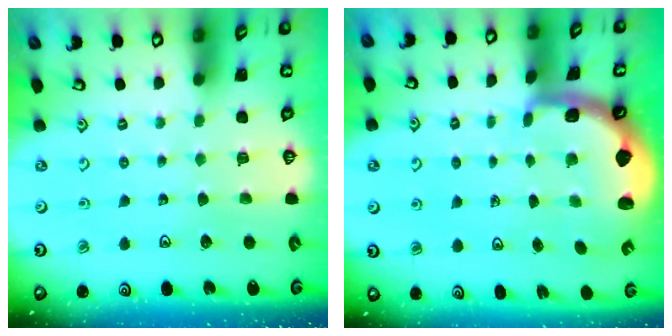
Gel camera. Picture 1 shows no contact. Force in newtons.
{"total": 2.7, "press": 2.2, "slide": 1.5}